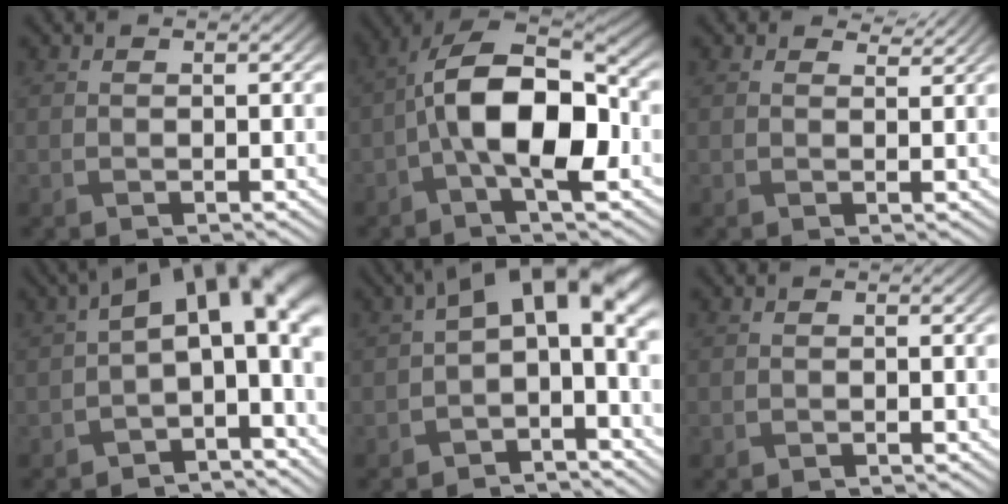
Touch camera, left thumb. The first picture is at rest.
{"total": 13.3, "force": [-2.5, 6.0, 11.6], "torque": [-0.210, 0.009, -0.054]}
{"total": 1.9, "force": [1.7, 0.6, 0.5], "torque": [-0.013, -0.004, 0.023]}
{"total": 12.8, "force": [1.1, 6.4, 11.0], "torque": [-0.161, -0.005, 0.015]}
{"total": 10.1, "force": [0.9, 5.1, 8.6], "torque": [-0.142, 0.005, 0.008]}
{"total": 0.0}